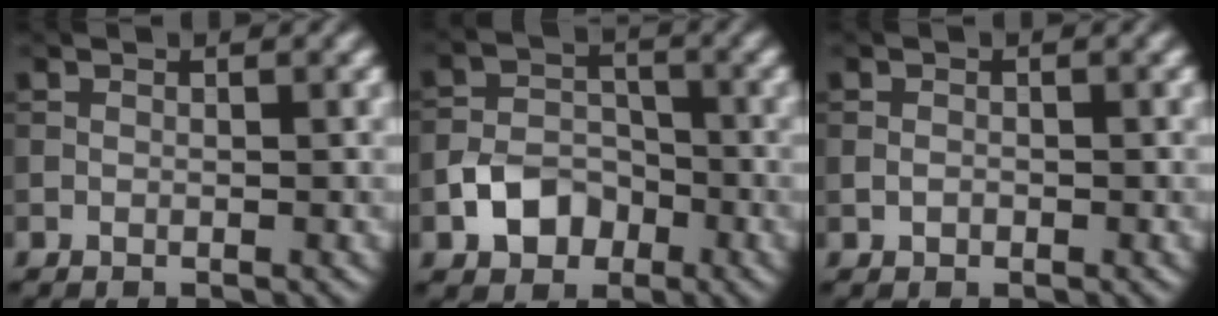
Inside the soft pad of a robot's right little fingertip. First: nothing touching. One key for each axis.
{"total": 4.2, "fx": -2.0, "fy": 3.1, "fz": 2.0, "tx": -0.036, "ty": 0.000, "tz": -0.040}
{"total": 0.8, "fx": -0.2, "fy": 0.6, "fz": 0.4, "tx": -0.007, "ty": -0.001, "tz": -0.006}